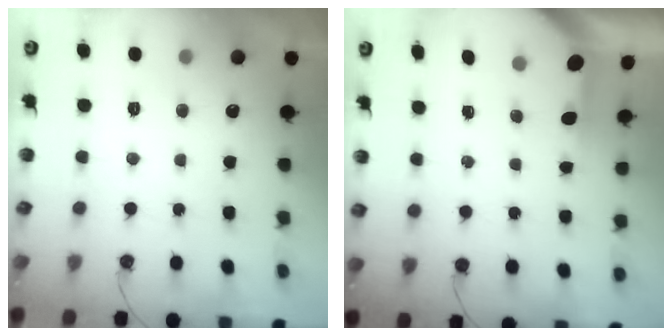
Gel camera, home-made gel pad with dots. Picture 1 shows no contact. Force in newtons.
{"total": 3.2, "press": 3.2, "slide": 0.4}